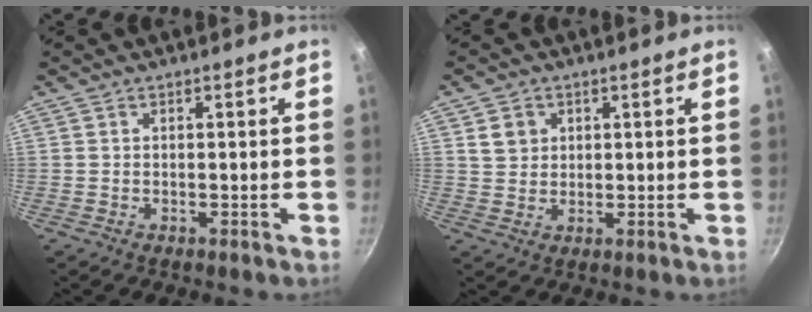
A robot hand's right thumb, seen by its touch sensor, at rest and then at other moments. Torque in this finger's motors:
{"motor_torque": [0.13, 0.69, 0.04, 0.20, 0.00]}